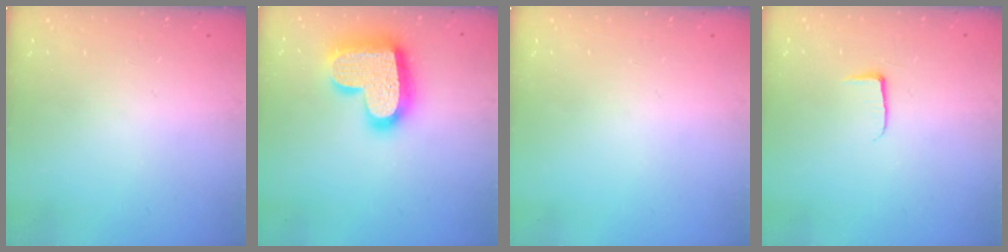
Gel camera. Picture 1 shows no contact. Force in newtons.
{"total": 20.8, "press": 20.7, "slide": 1.5}
{"total": 0.0}
{"total": 4.0, "press": 4.0, "slide": 0.5}